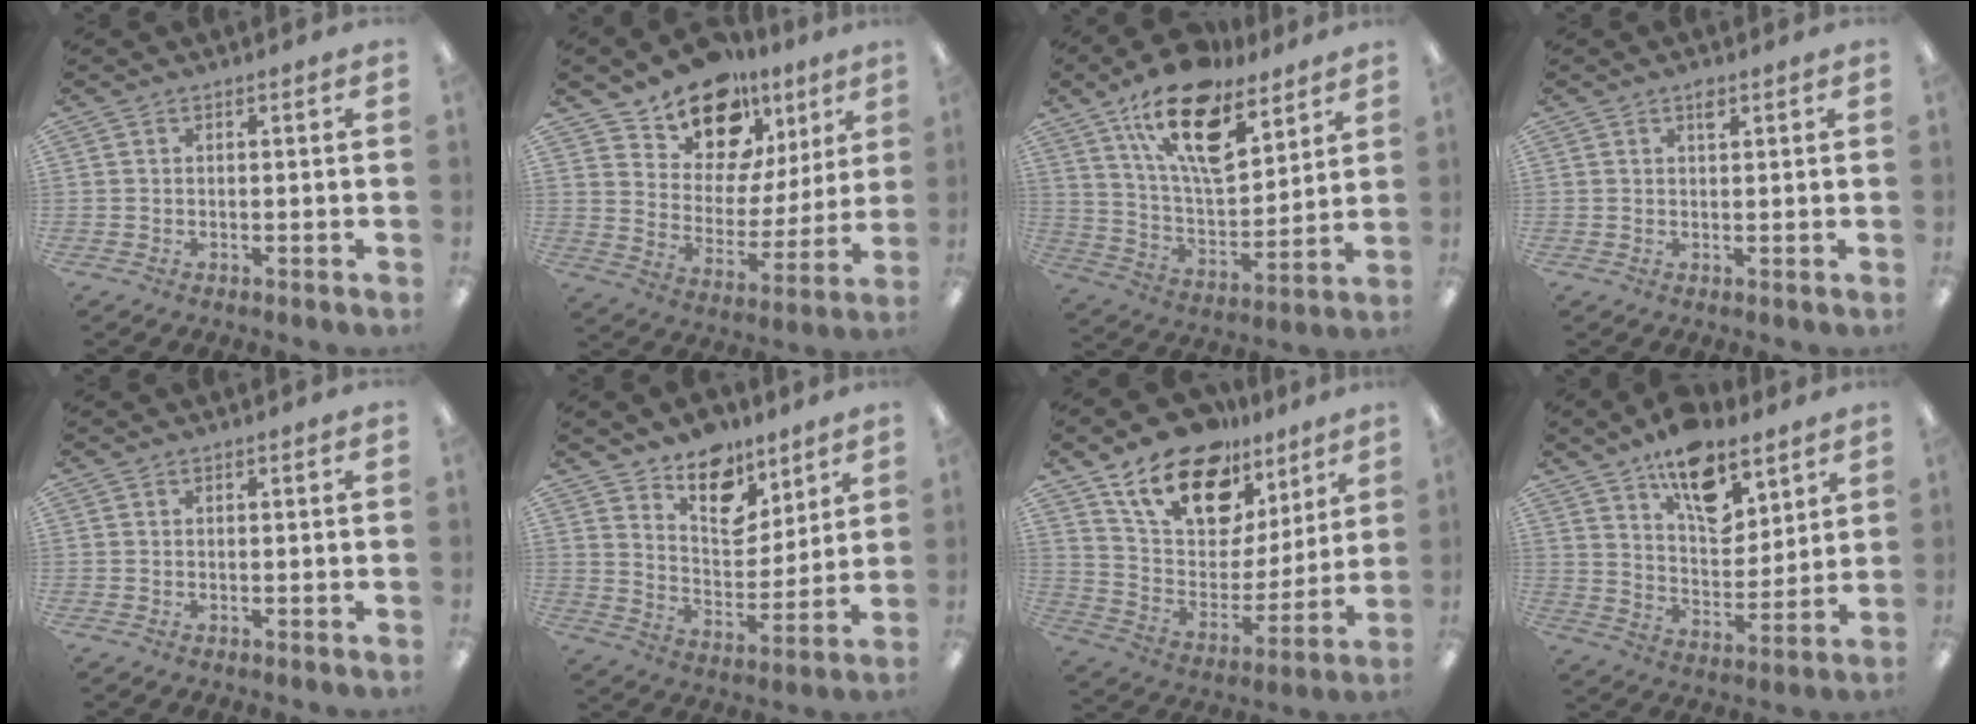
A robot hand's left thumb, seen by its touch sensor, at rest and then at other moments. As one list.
[{"total": 15.0, "force": [11.8, 8.2, 4.3], "torque": [-0.082, -0.090, 0.220]}, {"total": 19.7, "force": [13.0, 8.4, 12.3], "torque": [-0.209, -0.068, 0.225]}, {"total": 1.8, "force": [1.1, 0.7, 1.3], "torque": [-0.021, -0.001, 0.018]}, {"total": 0.0}, {"total": 12.5, "force": [9.7, 6.7, 4.2], "torque": [-0.067, -0.071, 0.181]}, {"total": 20.1, "force": [13.6, 11.2, 9.6], "torque": [-0.179, -0.072, 0.247]}, {"total": 14.9, "force": [10.1, 7.6, 7.9], "torque": [-0.110, -0.057, 0.176]}]